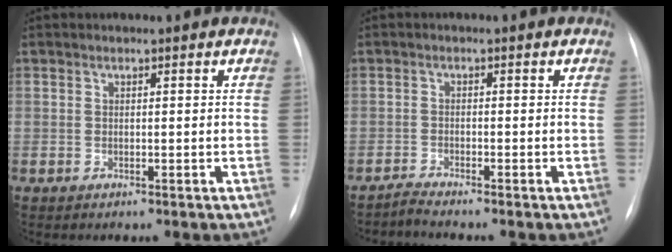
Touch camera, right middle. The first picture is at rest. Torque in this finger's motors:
{"motor_torque": [-0.13, -0.12, -0.02, 0.01]}